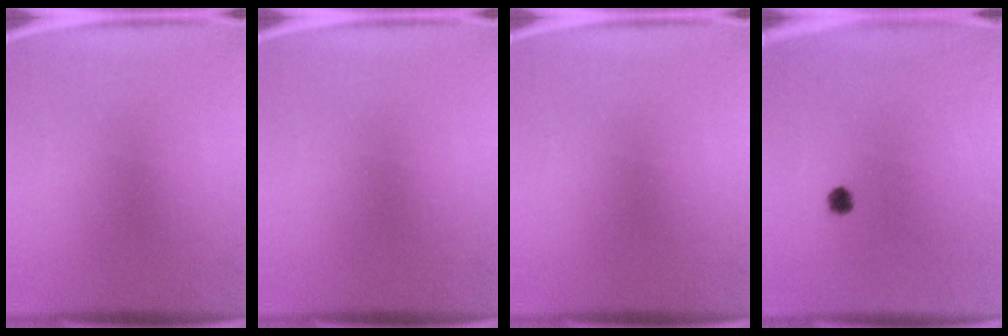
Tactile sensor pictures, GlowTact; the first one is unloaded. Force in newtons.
{"total": 0.0}
{"total": 0.0}
{"total": 1.7}